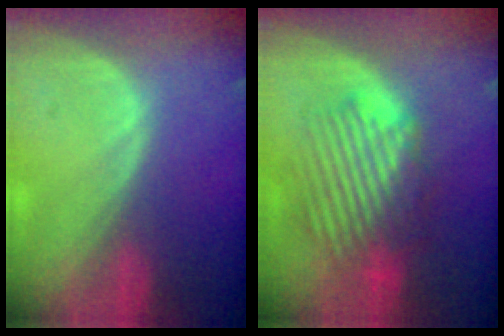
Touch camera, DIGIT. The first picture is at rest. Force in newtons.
{"total": 8.5, "press": 8.1, "slide": 2.5}